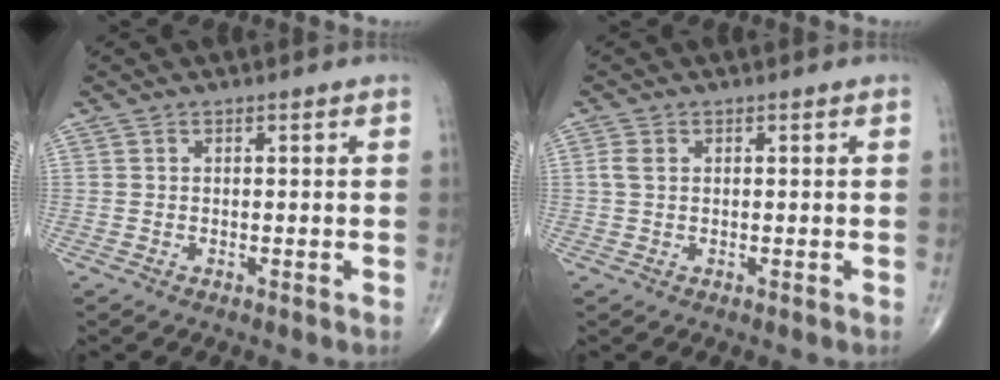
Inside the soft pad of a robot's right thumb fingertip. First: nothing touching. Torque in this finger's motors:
{"motor_torque": [-0.16, 0.12, 0.23, 0.14, 0.00]}